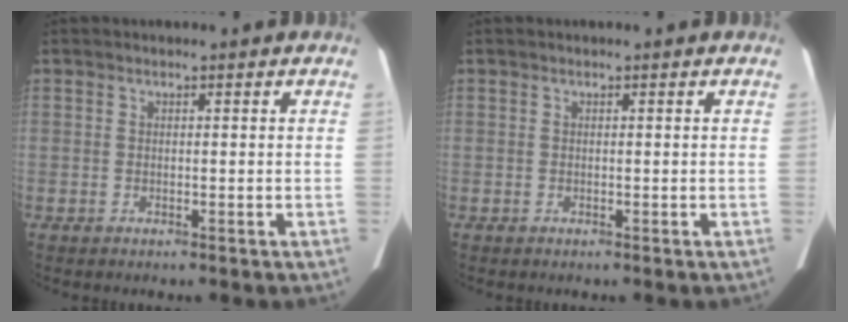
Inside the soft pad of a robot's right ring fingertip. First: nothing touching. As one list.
[{"total": 0.0}]